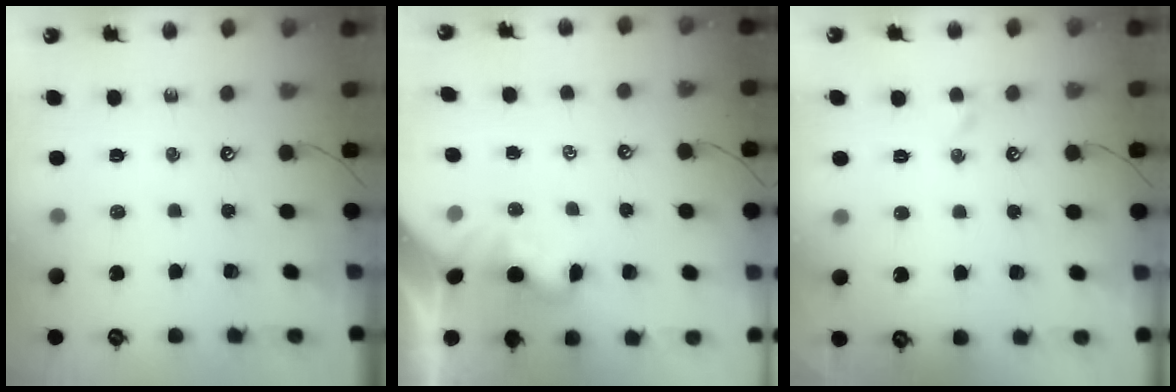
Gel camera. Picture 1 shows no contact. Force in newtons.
{"total": 2.0, "press": 2.0, "slide": 0.5}
{"total": 1.1, "press": 0.8, "slide": 0.7}